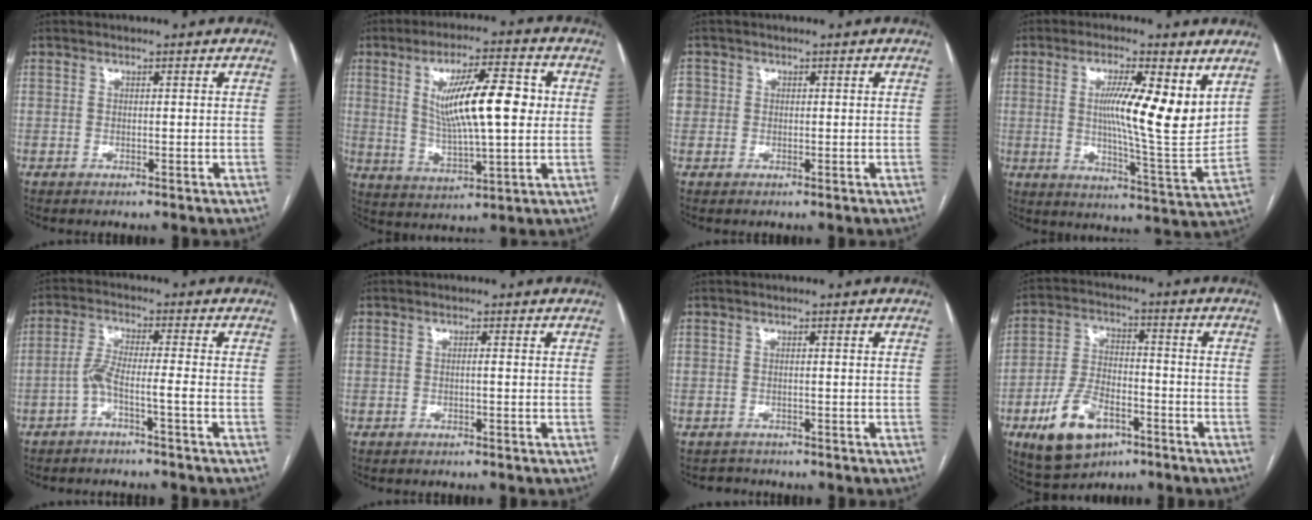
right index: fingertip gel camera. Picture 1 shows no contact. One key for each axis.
{"total": 13.6, "fx": 2.5, "fy": 2.6, "fz": 13.1, "tx": -0.230, "ty": 0.011, "tz": 0.043}
{"total": 3.6, "fx": 0.3, "fy": 3.4, "fz": 1.0, "tx": -0.031, "ty": 0.014, "tz": 0.010}
{"total": 13.5, "fx": 4.5, "fy": 1.6, "fz": 12.6, "tx": -0.201, "ty": -0.011, "tz": 0.069}
{"total": 4.1, "fx": -2.1, "fy": -0.4, "fz": 3.5, "tx": -0.072, "ty": 0.017, "tz": -0.042}
{"total": 0.5, "fx": -0.1, "fy": -0.1, "fz": 0.5, "tx": -0.007, "ty": 0.001, "tz": -0.003}
{"total": 1.5, "fx": -1.2, "fy": 0.7, "fz": -0.5, "tx": 0.003, "ty": -0.002, "tz": -0.018}
{"total": 11.8, "fx": -5.9, "fy": 6.2, "fz": 8.1, "tx": -0.169, "ty": 0.001, "tz": -0.096}